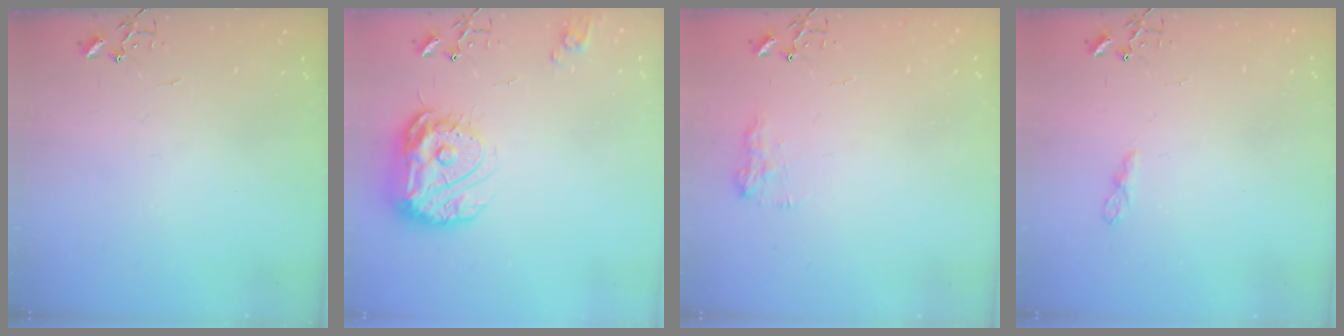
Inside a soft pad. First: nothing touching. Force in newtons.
{"total": 17.3, "press": 17.2, "slide": 1.9}
{"total": 7.9, "press": 7.9, "slide": 0.4}
{"total": 4.8, "press": 4.7, "slide": 0.6}